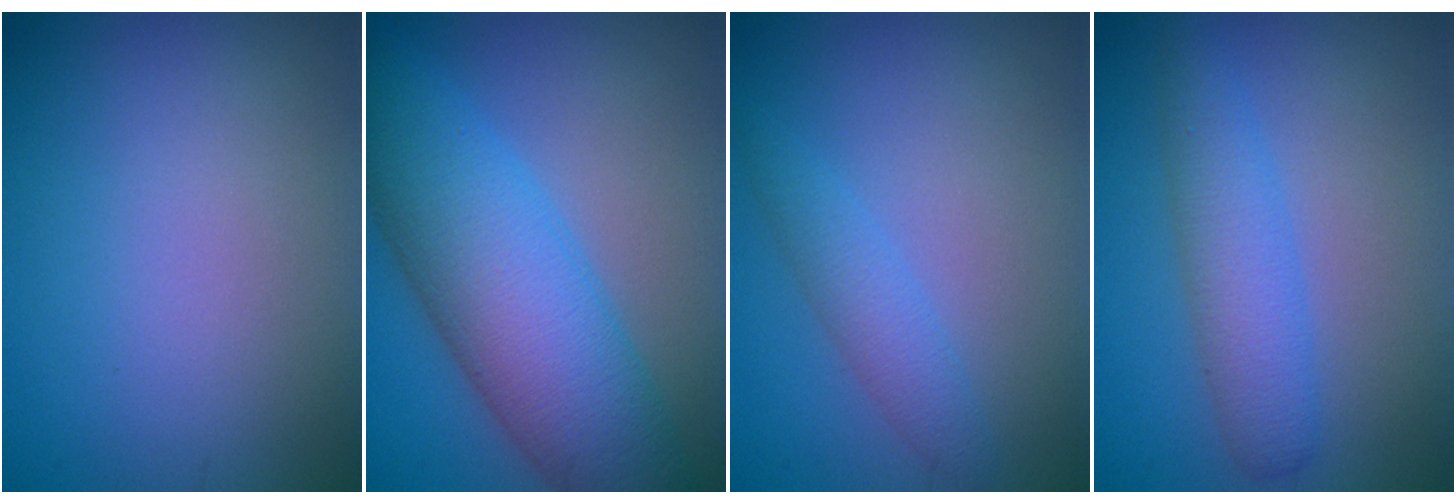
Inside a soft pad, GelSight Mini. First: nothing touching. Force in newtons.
{"total": 10.3, "press": 10.3, "slide": 0.2}
{"total": 2.2, "press": 2.2, "slide": 0.1}
{"total": 3.6, "press": 3.6, "slide": 0.0}